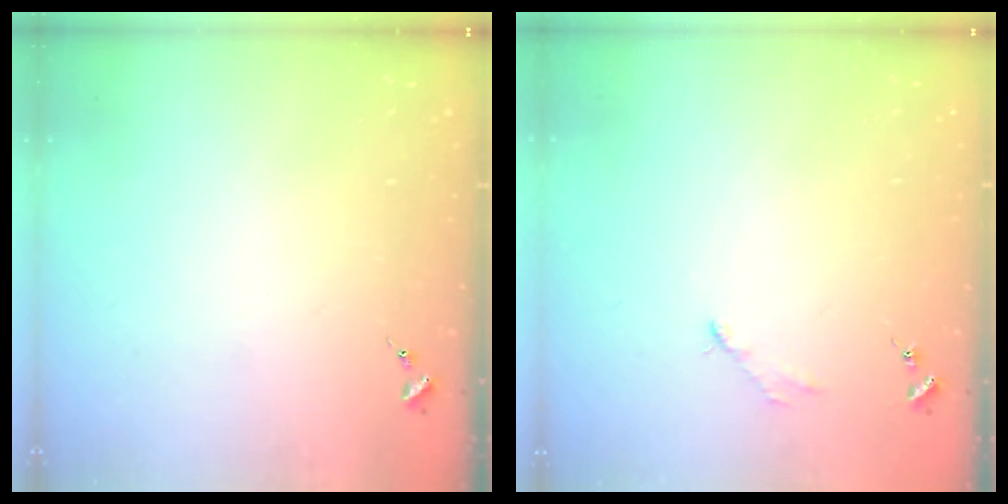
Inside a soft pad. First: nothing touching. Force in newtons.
{"total": 2.9, "press": 2.9, "slide": 0.4}